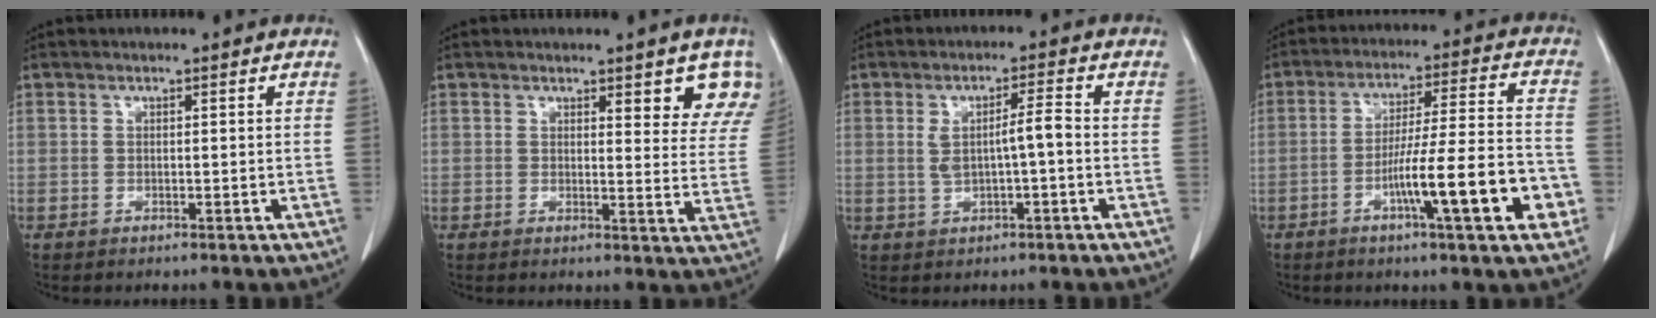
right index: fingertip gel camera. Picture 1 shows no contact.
{"total": 7.4, "force": [5.2, 1.9, 4.9], "torque": [-0.042, -0.016, 0.047]}
{"total": 4.7, "force": [-0.1, 0.7, 4.7], "torque": [-0.085, 0.010, 0.003]}
{"total": 14.1, "force": [-5.2, 0.7, 13.1], "torque": [-0.206, 0.003, -0.081]}